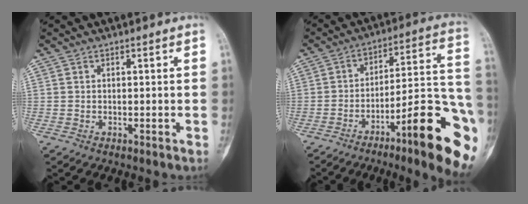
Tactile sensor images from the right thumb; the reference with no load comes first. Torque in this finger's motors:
{"motor_torque": [0.75, 0.84, 1.26, -1.31, 0.13]}